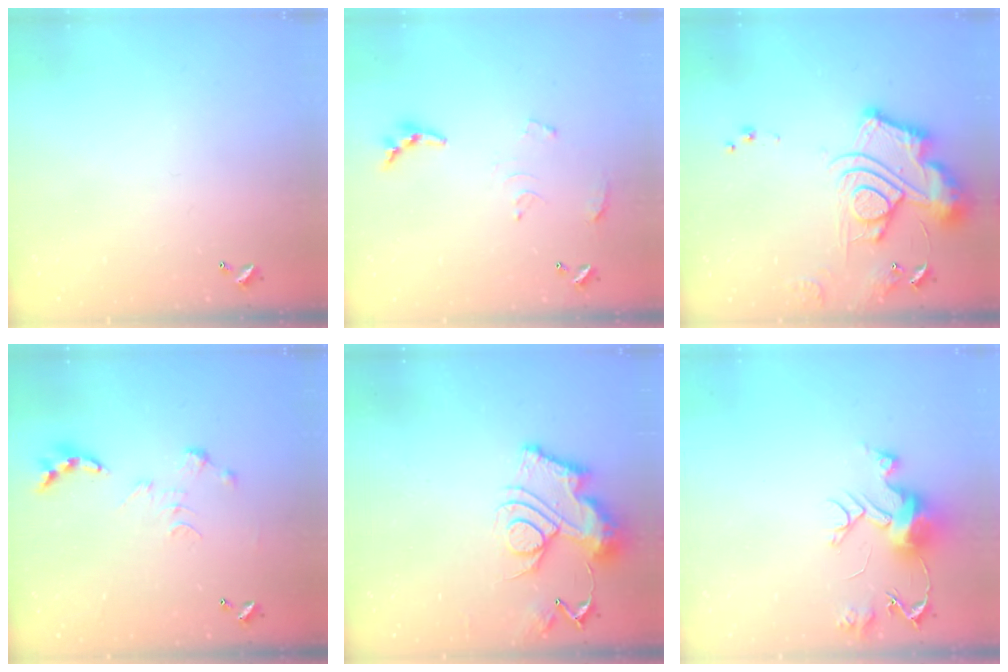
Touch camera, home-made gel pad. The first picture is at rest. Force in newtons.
{"total": 7.6, "press": 7.6, "slide": 0.4}
{"total": 18.3, "press": 18.2, "slide": 1.9}
{"total": 0.0}
{"total": 15.3, "press": 15.3, "slide": 1.2}
{"total": 10.8, "press": 10.8, "slide": 0.9}